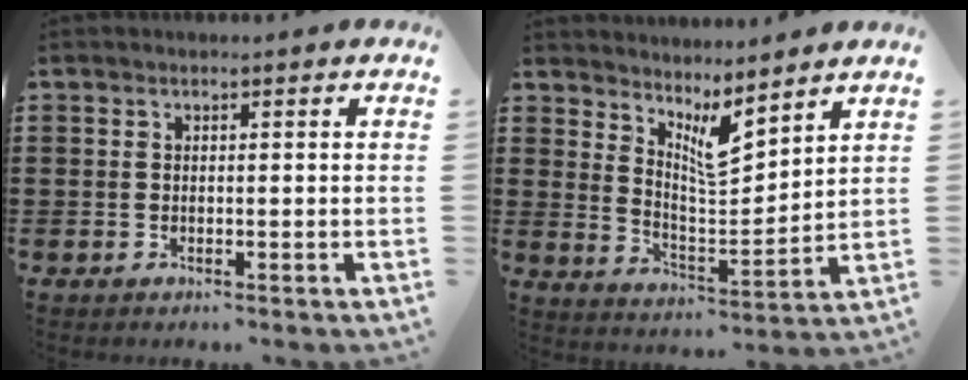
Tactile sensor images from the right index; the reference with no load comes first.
{"total": 5.9, "force": [4.6, 1.4, 3.4], "torque": [-0.066, -0.031, 0.078]}